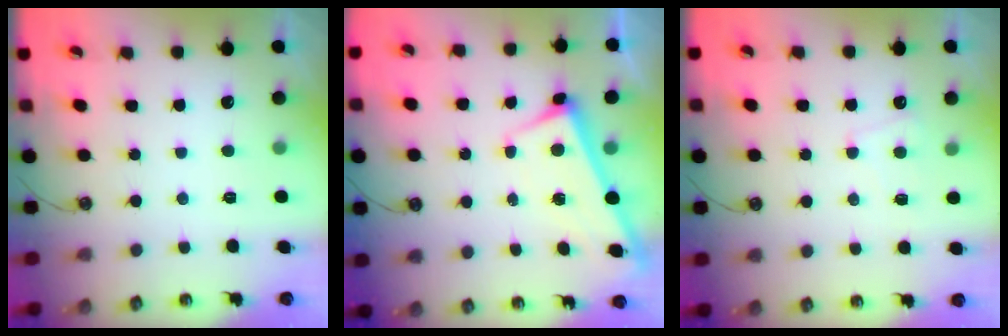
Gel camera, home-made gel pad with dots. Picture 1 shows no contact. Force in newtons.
{"total": 2.8, "press": 2.8, "slide": 0.5}
{"total": 0.9, "press": 0.8, "slide": 0.5}